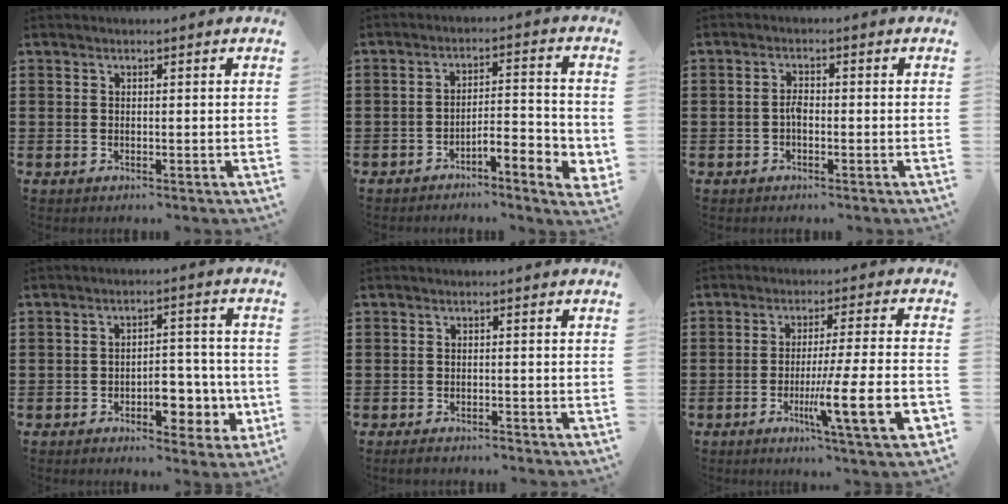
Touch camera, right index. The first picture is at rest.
{"total": 4.3, "force": [-3.2, 0.9, 2.8], "torque": [-0.048, 0.002, -0.063]}
{"total": 1.8, "force": [-0.7, 0.9, 1.4], "torque": [-0.028, 0.003, -0.014]}
{"total": 6.3, "force": [-2.6, 3.5, 4.6], "torque": [-0.051, 0.003, -0.049]}
{"total": 1.4, "force": [-1.4, 0.2, 0.2], "torque": [-0.009, -0.001, -0.029]}
{"total": 12.4, "force": [-4.2, 0.8, 11.6], "torque": [-0.194, -0.012, -0.075]}